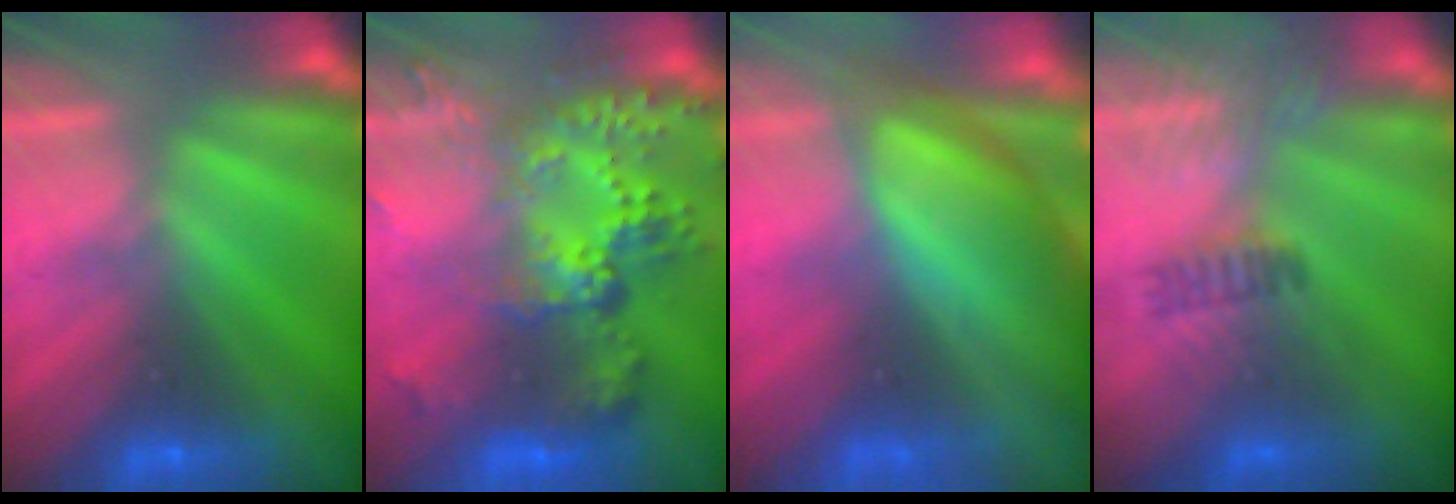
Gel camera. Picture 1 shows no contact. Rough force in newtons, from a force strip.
{"total": 6.3}
{"total": 7.8}
{"total": 5.8}